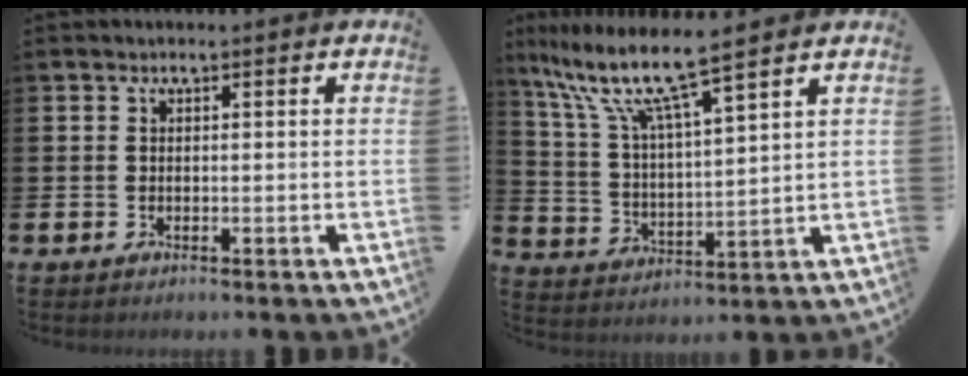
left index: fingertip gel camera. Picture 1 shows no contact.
{"total": 9.5, "force": [7.9, 0.9, 5.2], "torque": [-0.137, -0.040, 0.132]}